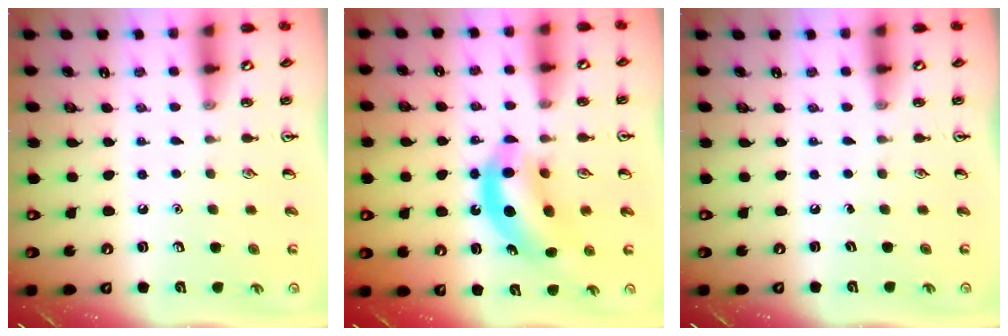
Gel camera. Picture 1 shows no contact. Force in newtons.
{"total": 10.1, "press": 9.7, "slide": 3.0}
{"total": 0.0}